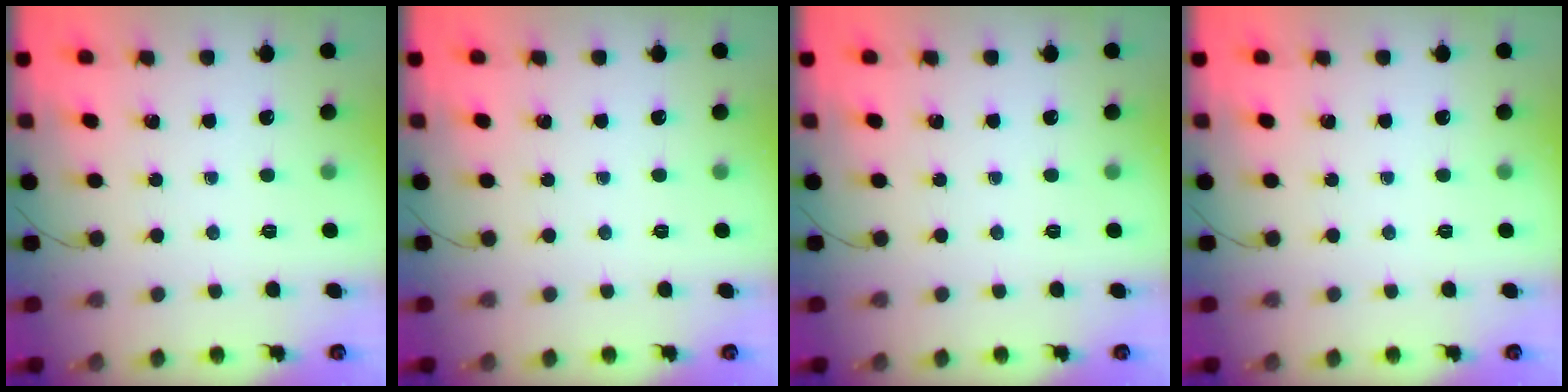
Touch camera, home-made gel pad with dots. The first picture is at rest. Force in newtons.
{"total": 0.0}
{"total": 0.0}
{"total": 0.0}